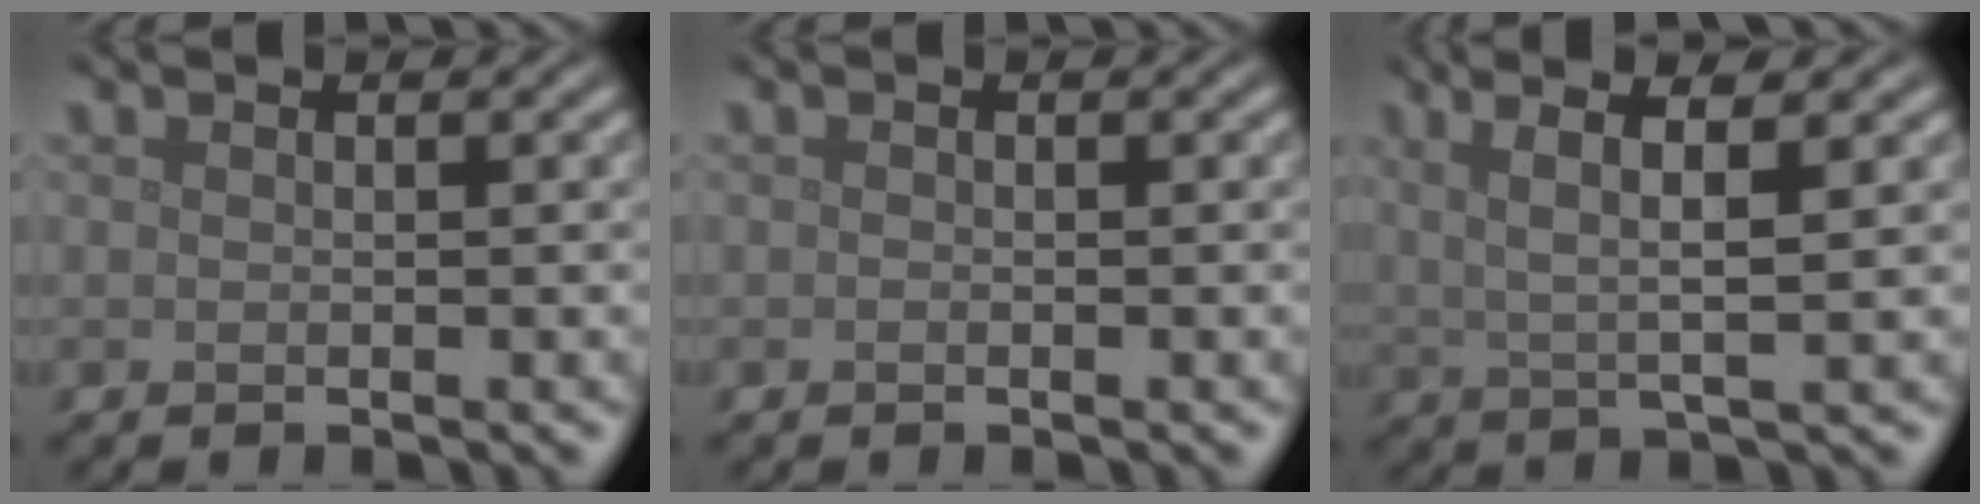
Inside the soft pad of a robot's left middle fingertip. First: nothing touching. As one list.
[{"total": 0.0}, {"total": 4.5, "force": [1.8, 0.7, 4.1], "torque": [-0.081, 0.004, 0.034]}]